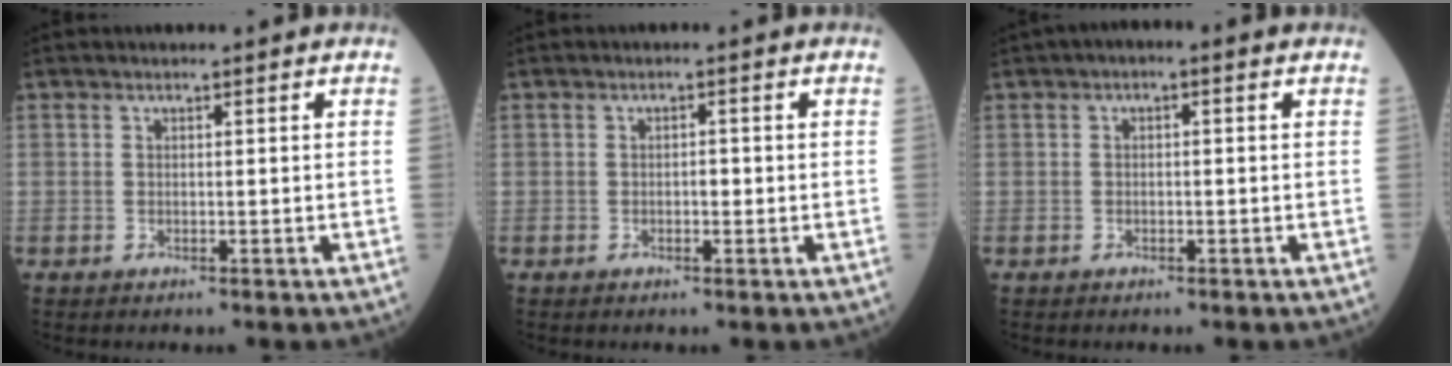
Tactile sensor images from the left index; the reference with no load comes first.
{"total": 1.0, "force": [-0.4, 0.5, 0.8], "torque": [-0.010, -0.001, -0.009]}
{"total": 1.4, "force": [0.2, 0.6, 1.3], "torque": [-0.014, 0.007, -0.004]}